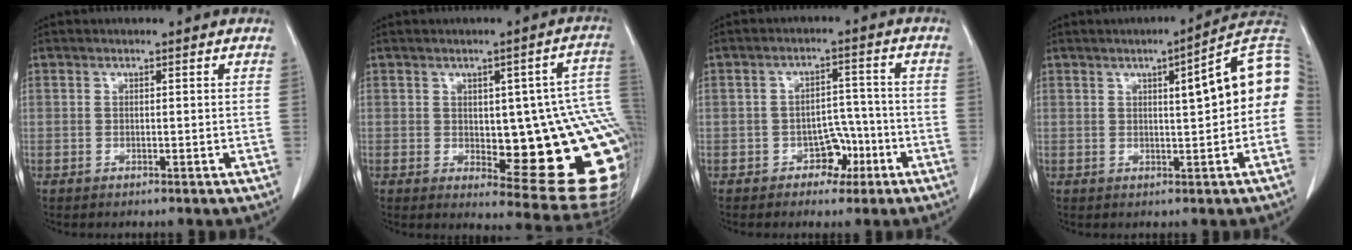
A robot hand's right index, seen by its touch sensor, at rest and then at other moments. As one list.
[{"total": 21.1, "force": [-1.8, 6.4, 20.0], "torque": [-0.146, 0.017, 0.002]}, {"total": 4.7, "force": [-2.4, 3.3, 2.4], "torque": [-0.029, 0.017, -0.032]}, {"total": 10.3, "force": [1.1, 1.3, 10.2], "torque": [-0.131, 0.029, 0.009]}]